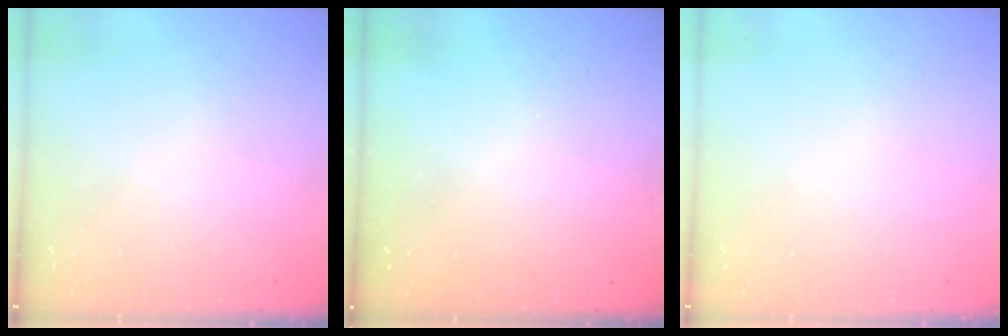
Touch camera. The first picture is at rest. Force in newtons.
{"total": 3.3, "press": 3.3, "slide": 0.1}
{"total": 0.0}